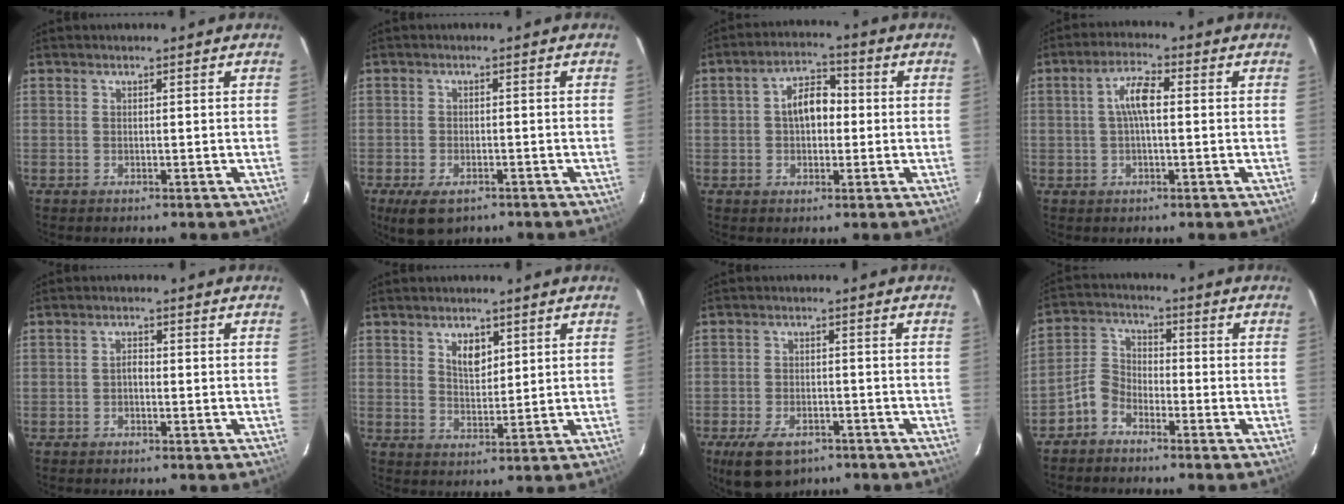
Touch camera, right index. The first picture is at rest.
{"total": 5.6, "force": [-3.3, 2.9, 3.4], "torque": [-0.077, -0.020, -0.055]}
{"total": 6.9, "force": [0.2, 4.4, 5.3], "torque": [-0.090, 0.024, 0.008]}
{"total": 5.3, "force": [0.3, 1.7, 5.0], "torque": [-0.098, 0.014, 0.005]}
{"total": 1.3, "force": [-0.6, 0.8, 1.0], "torque": [-0.017, 0.007, -0.012]}
{"total": 4.5, "force": [2.3, 2.7, 2.9], "torque": [-0.044, 0.003, 0.042]}
{"total": 9.0, "force": [-5.8, 4.8, 4.9], "torque": [-0.111, -0.012, -0.091]}
{"total": 5.2, "force": [-3.7, 3.2, 1.9], "torque": [-0.039, 0.020, -0.084]}